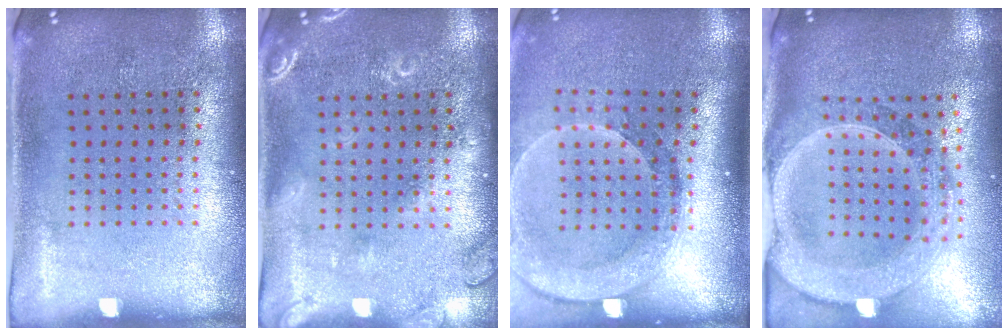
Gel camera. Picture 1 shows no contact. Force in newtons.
{"total": 2.5, "press": 2.4, "slide": 0.5}
{"total": 2.6, "press": 2.0, "slide": 1.7}
{"total": 2.7, "press": 2.4, "slide": 1.4}